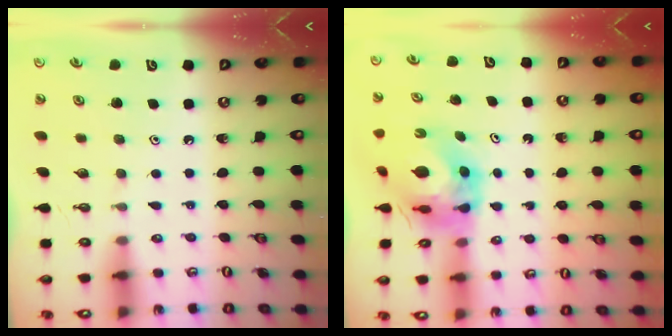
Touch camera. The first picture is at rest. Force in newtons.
{"total": 7.5, "press": 7.5, "slide": 0.7}